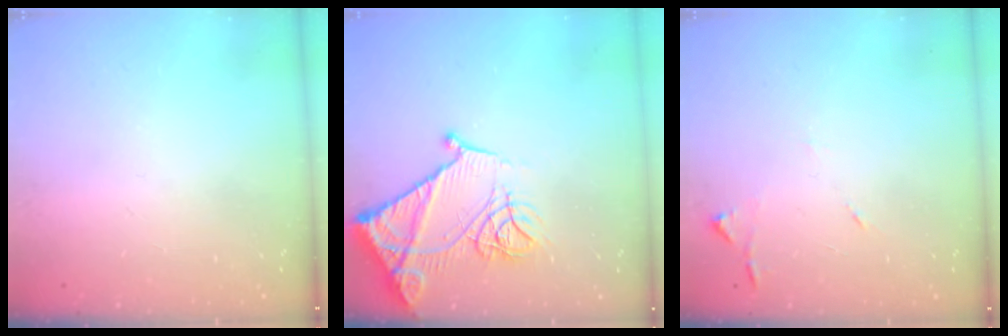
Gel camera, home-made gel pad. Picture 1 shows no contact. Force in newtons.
{"total": 19.3, "press": 19.2, "slide": 2.1}
{"total": 6.7, "press": 6.7, "slide": 0.7}